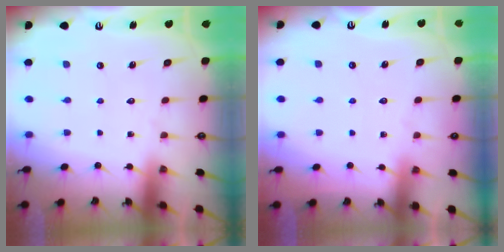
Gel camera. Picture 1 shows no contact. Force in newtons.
{"total": 2.6, "press": 2.5, "slide": 0.4}